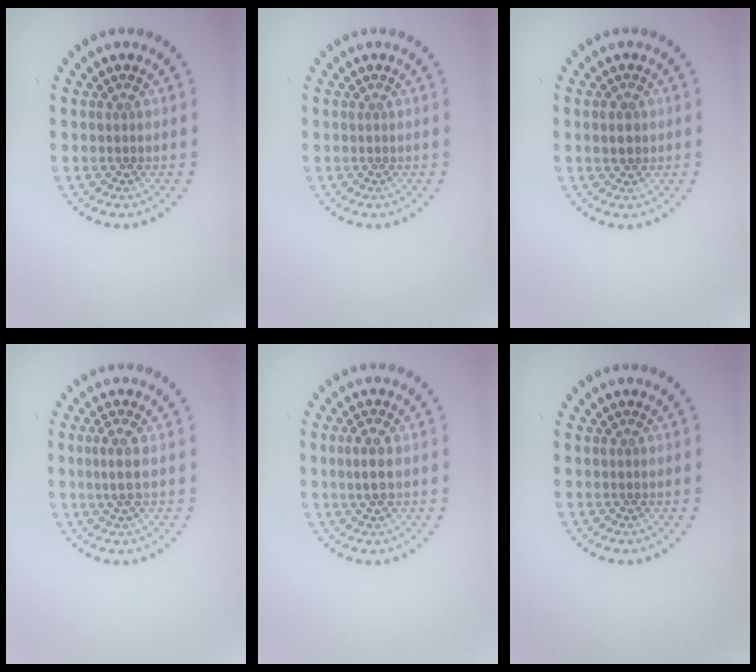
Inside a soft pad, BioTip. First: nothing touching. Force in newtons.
{"total": 0.0}
{"total": 1.6, "press": 1.6, "slide": 0.3}
{"total": 1.7, "press": 1.4, "slide": 1.0}
{"total": 1.9, "press": 1.8, "slide": 0.5}
{"total": 0.0}